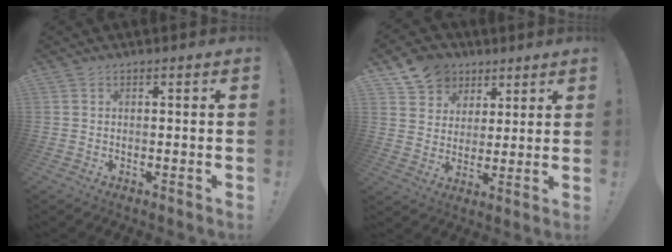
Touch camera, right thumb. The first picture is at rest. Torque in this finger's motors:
{"motor_torque": [-0.06, 0.09, 0.00, 0.00, 0.00]}